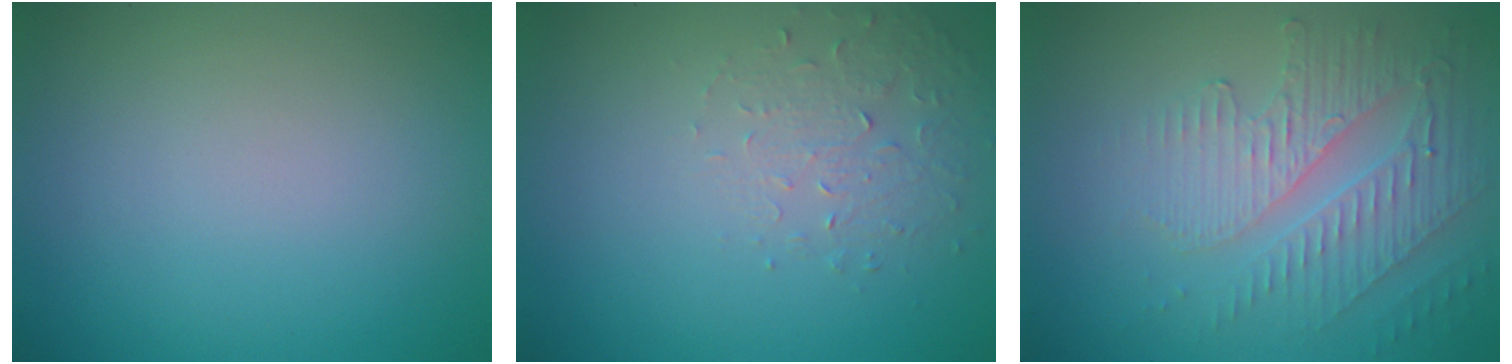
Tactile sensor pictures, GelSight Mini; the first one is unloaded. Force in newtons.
{"total": 1.6, "press": 0.9, "slide": 1.3}
{"total": 4.0, "press": 3.3, "slide": 2.3}